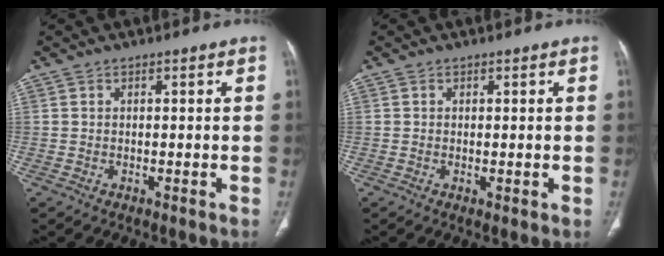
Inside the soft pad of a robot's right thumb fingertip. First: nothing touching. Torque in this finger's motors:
{"motor_torque": [-0.21, 0.22, -0.20, -0.24, -0.02]}